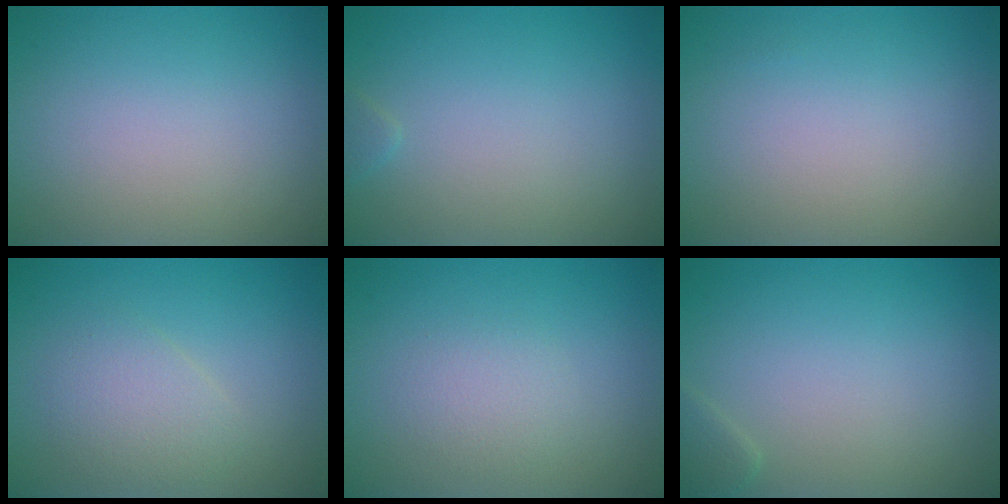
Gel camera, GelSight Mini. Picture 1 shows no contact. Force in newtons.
{"total": 0.5, "press": 0.5, "slide": 0.1}
{"total": 0.0}
{"total": 2.6, "press": 2.6, "slide": 0.1}
{"total": 1.6, "press": 1.6, "slide": 0.1}
{"total": 1.0, "press": 1.0, "slide": 0.1}